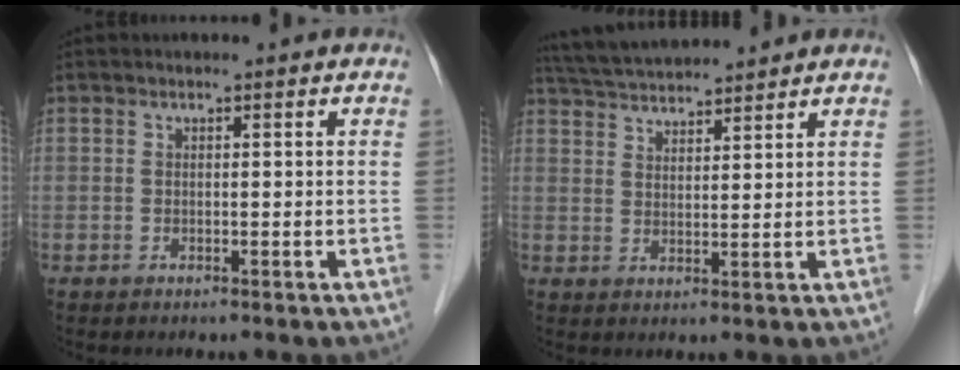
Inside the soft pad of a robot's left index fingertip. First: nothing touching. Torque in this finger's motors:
{"motor_torque": [-0.19, -0.76, 0.29, 0.14]}